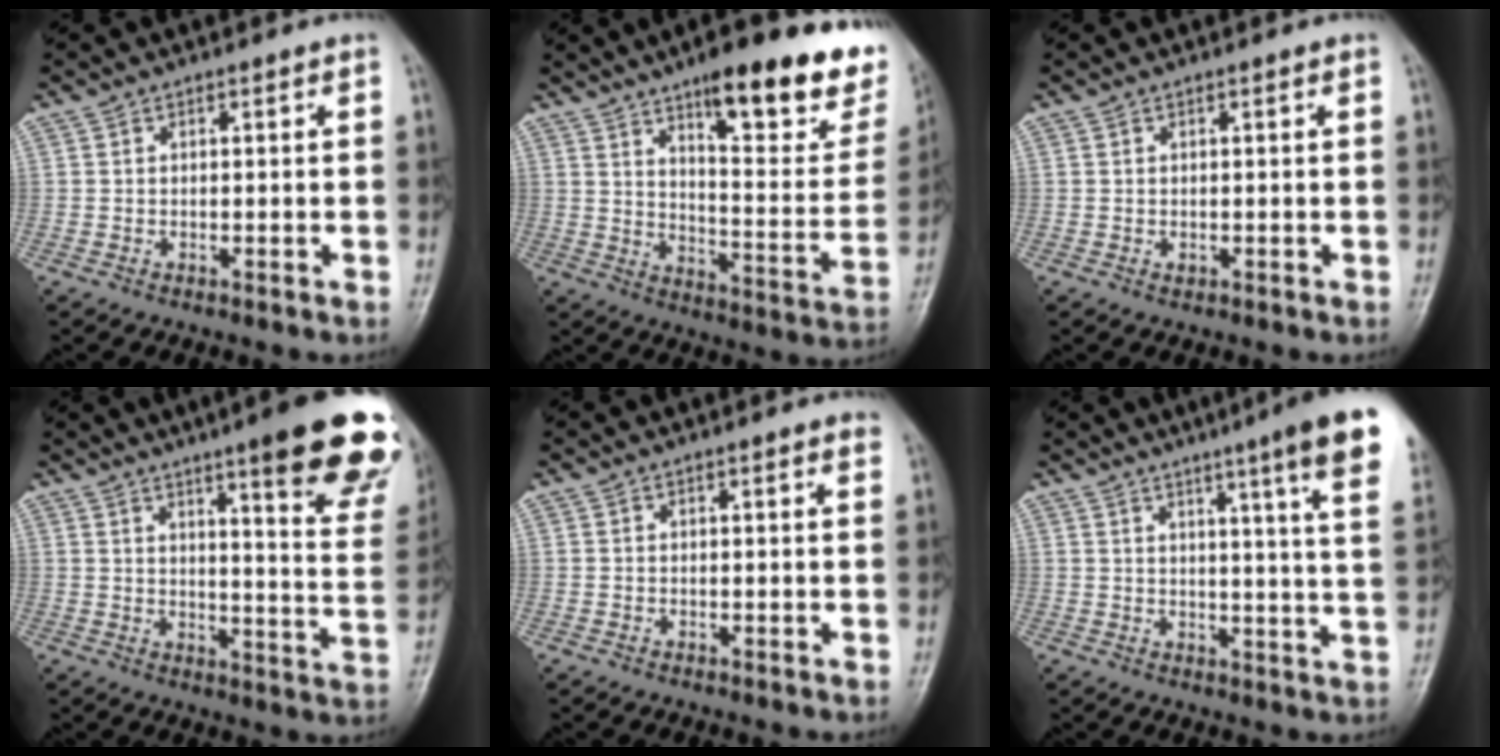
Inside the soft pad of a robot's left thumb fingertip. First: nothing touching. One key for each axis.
{"total": 23.8, "fx": 14.9, "fy": 6.9, "fz": 17.2, "tx": -0.188, "ty": -0.070, "tz": 0.210}
{"total": 0.7, "fx": 0.1, "fy": 0.4, "fz": 0.6, "tx": -0.007, "ty": 0.001, "tz": 0.004}
{"total": 22.3, "fx": 13.9, "fy": 3.6, "fz": 17.0, "tx": -0.196, "ty": -0.062, "tz": 0.175}
{"total": 1.5, "fx": 1.1, "fy": 0.2, "fz": 1.0, "tx": -0.009, "ty": 0.001, "tz": 0.011}
{"total": 15.1, "fx": 9.2, "fy": 0.2, "fz": 12.0, "tx": -0.148, "ty": -0.038, "tz": 0.099}